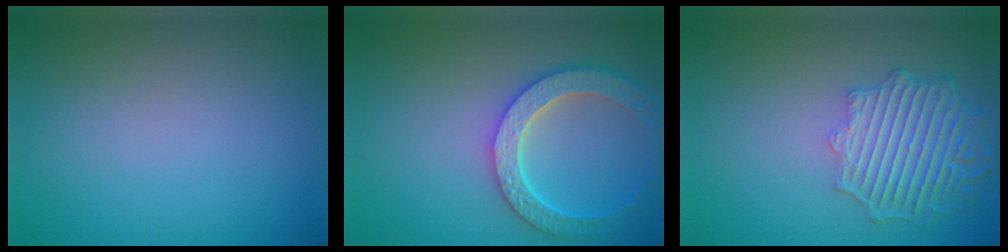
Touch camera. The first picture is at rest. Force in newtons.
{"total": 5.9, "press": 5.0, "slide": 3.2}
{"total": 6.3, "press": 5.0, "slide": 3.7}